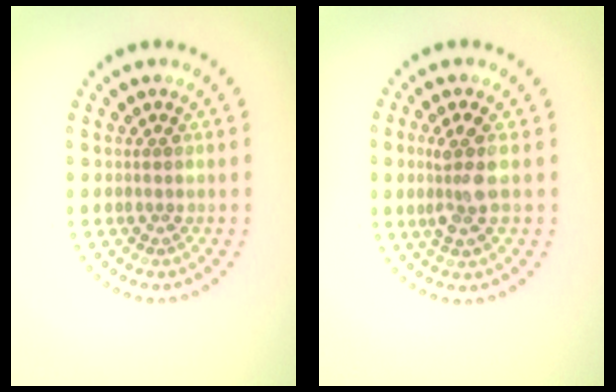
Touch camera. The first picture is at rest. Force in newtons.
{"total": 3.3, "press": 3.0, "slide": 1.2}